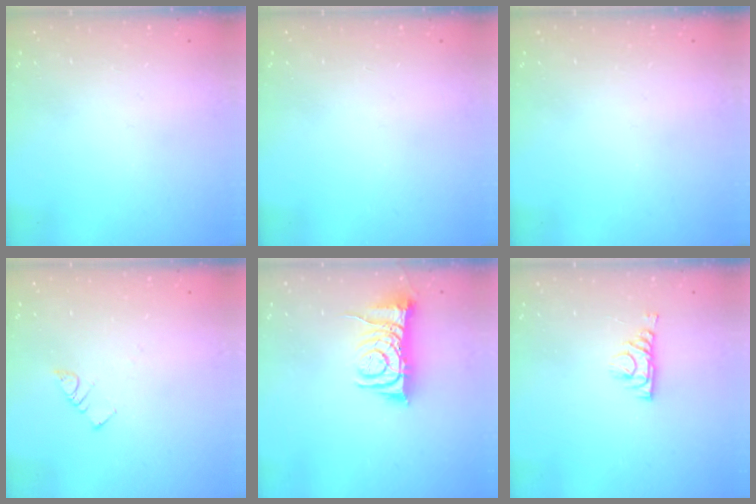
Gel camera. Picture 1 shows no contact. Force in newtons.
{"total": 0.0}
{"total": 0.0}
{"total": 3.9, "press": 3.8, "slide": 0.5}
{"total": 8.4, "press": 8.4, "slide": 0.3}
{"total": 6.0, "press": 5.9, "slide": 0.8}